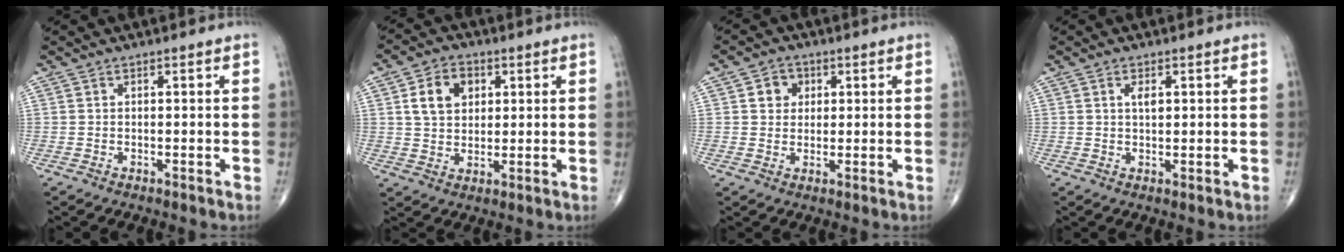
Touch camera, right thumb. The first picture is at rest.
{"total": 8.1, "force": [2.5, 6.0, 4.8], "torque": [-0.061, -0.002, 0.042]}
{"total": 4.2, "force": [1.2, 3.7, 1.7], "torque": [-0.003, 0.000, 0.016]}
{"total": 2.4, "force": [0.8, 1.1, 1.9], "torque": [-0.030, -0.004, 0.013]}